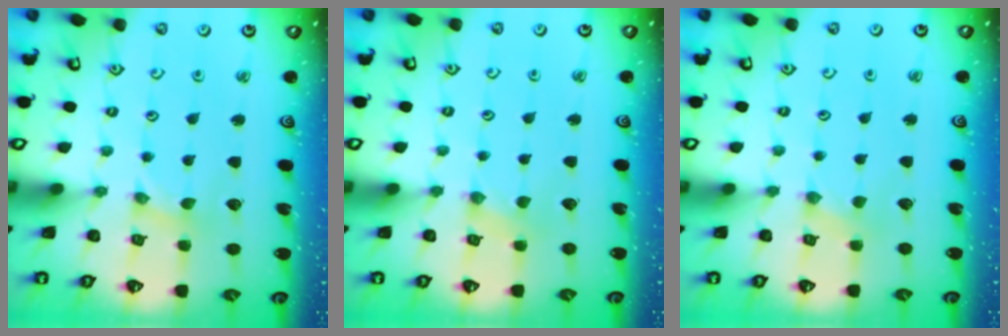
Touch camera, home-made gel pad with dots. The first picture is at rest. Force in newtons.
{"total": 0.0}
{"total": 0.0}